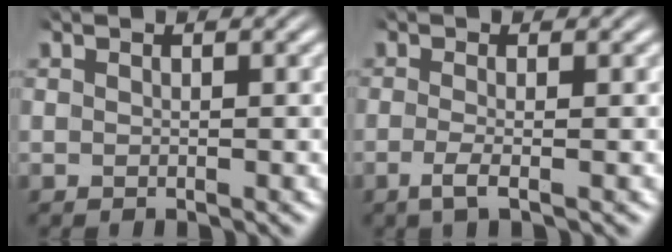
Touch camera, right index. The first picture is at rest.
{"total": 2.0, "force": [-1.1, 0.1, 1.6], "torque": [-0.046, -0.015, -0.016]}